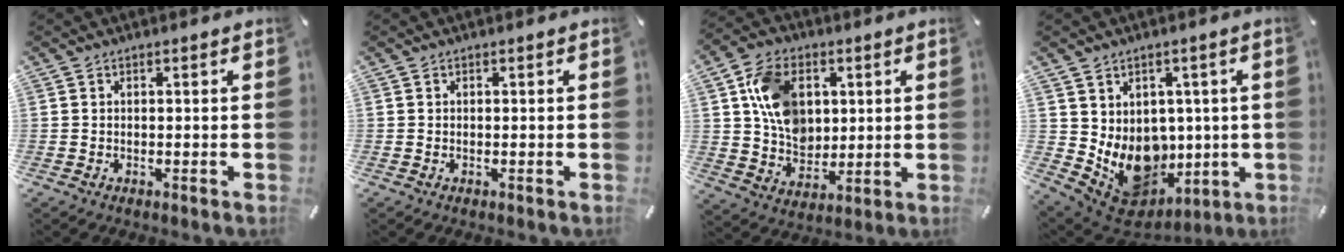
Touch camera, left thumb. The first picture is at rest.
{"total": 0.0}
{"total": 12.5, "force": [3.2, 10.0, 6.8], "torque": [-0.120, 0.015, 0.065]}
{"total": 11.6, "force": [-0.3, 10.6, 4.9], "torque": [-0.079, -0.027, 0.015]}